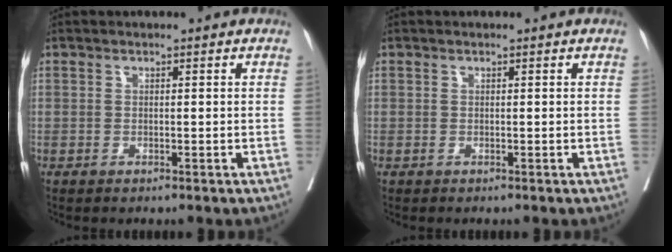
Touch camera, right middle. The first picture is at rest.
{"total": 0.0}